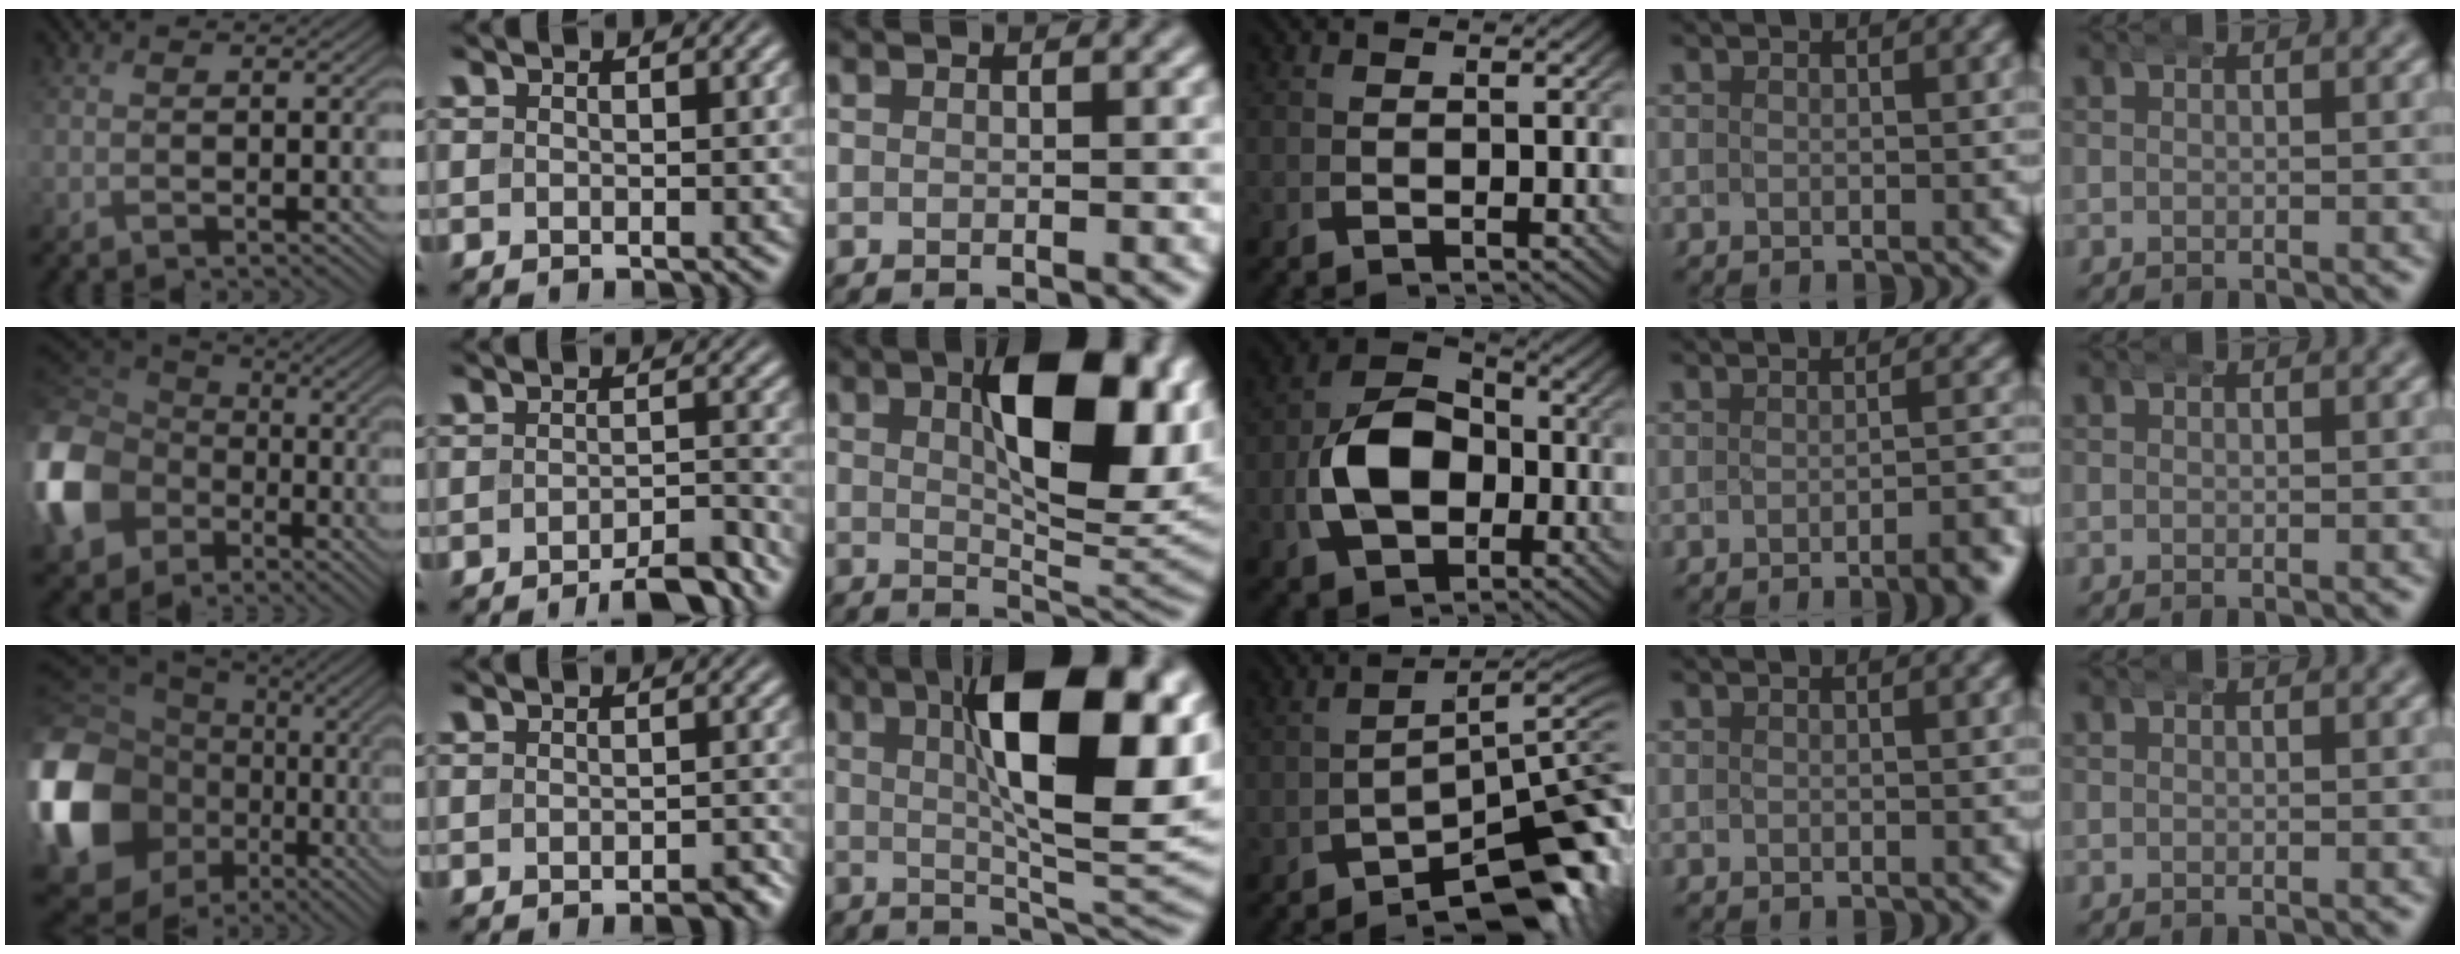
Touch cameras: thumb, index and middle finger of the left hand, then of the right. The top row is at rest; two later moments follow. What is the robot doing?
{"motion": "wrap", "object": "bandana"}